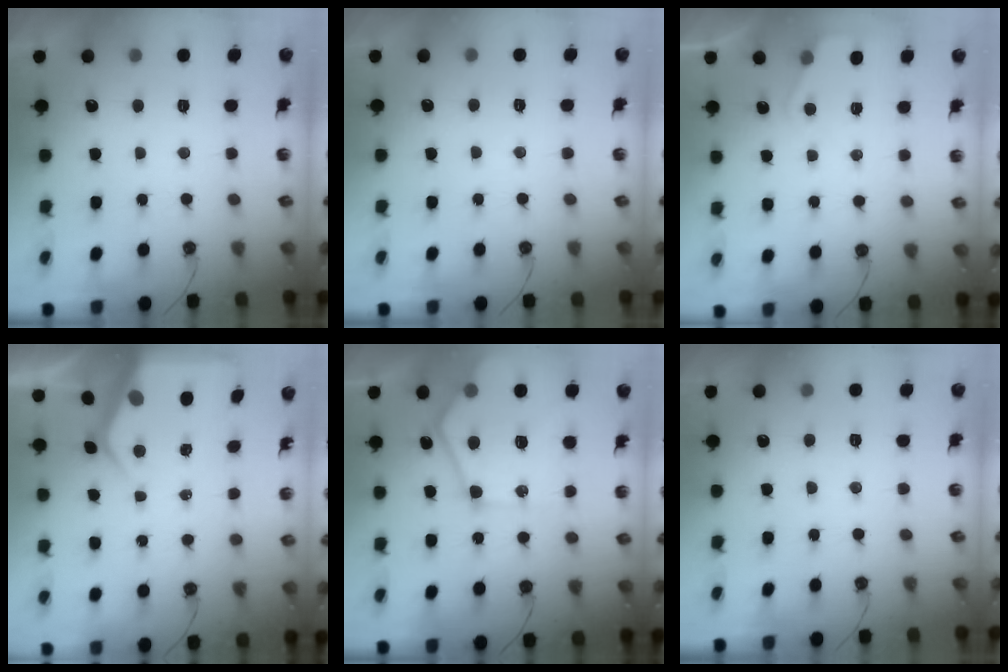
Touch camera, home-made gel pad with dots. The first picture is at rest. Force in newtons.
{"total": 3.7, "press": 3.7, "slide": 0.6}
{"total": 2.7, "press": 2.7, "slide": 0.4}
{"total": 7.0, "press": 7.0, "slide": 0.7}
{"total": 21.8, "press": 21.7, "slide": 2.0}
{"total": 3.8, "press": 3.8, "slide": 0.6}